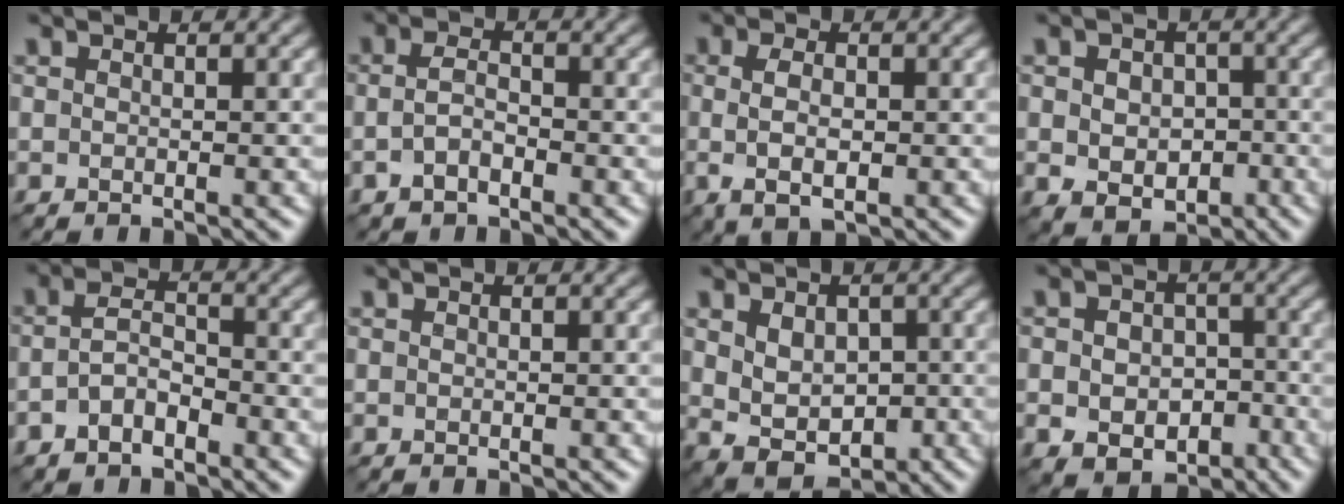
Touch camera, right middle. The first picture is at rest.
{"total": 1.9, "force": [-0.9, 0.7, 1.4], "torque": [-0.034, 0.005, -0.020]}
{"total": 2.9, "force": [-0.2, 1.4, 2.5], "torque": [-0.059, -0.001, 0.004]}
{"total": 5.3, "force": [-1.2, 4.2, 2.9], "torque": [-0.028, -0.013, -0.018]}
{"total": 2.7, "force": [-1.5, 1.2, 1.8], "torque": [-0.038, 0.009, -0.031]}
{"total": 0.0}
{"total": 3.8, "force": [-0.2, 2.8, 2.6], "torque": [-0.047, -0.004, 0.004]}
{"total": 6.6, "force": [-2.6, 5.0, 3.4], "torque": [-0.032, -0.023, -0.039]}